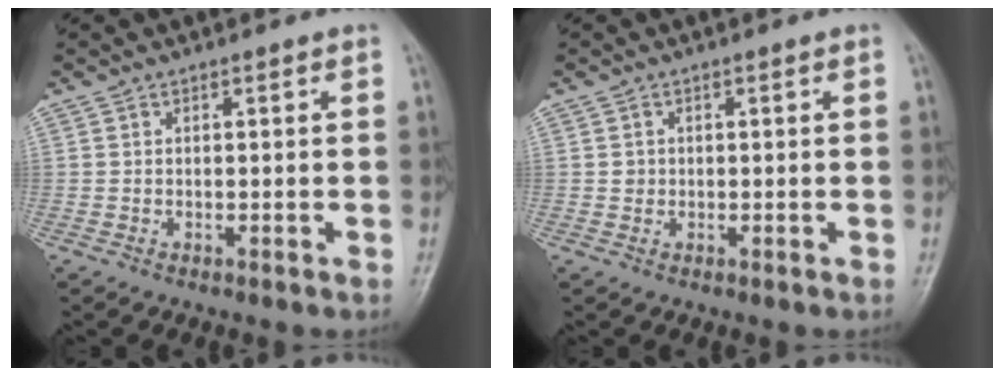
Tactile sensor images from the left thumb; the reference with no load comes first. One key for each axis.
{"total": 1.0, "fx": 0.0, "fy": 1.0, "fz": 0.2, "tx": 0.003, "ty": 0.002, "tz": 0.002}